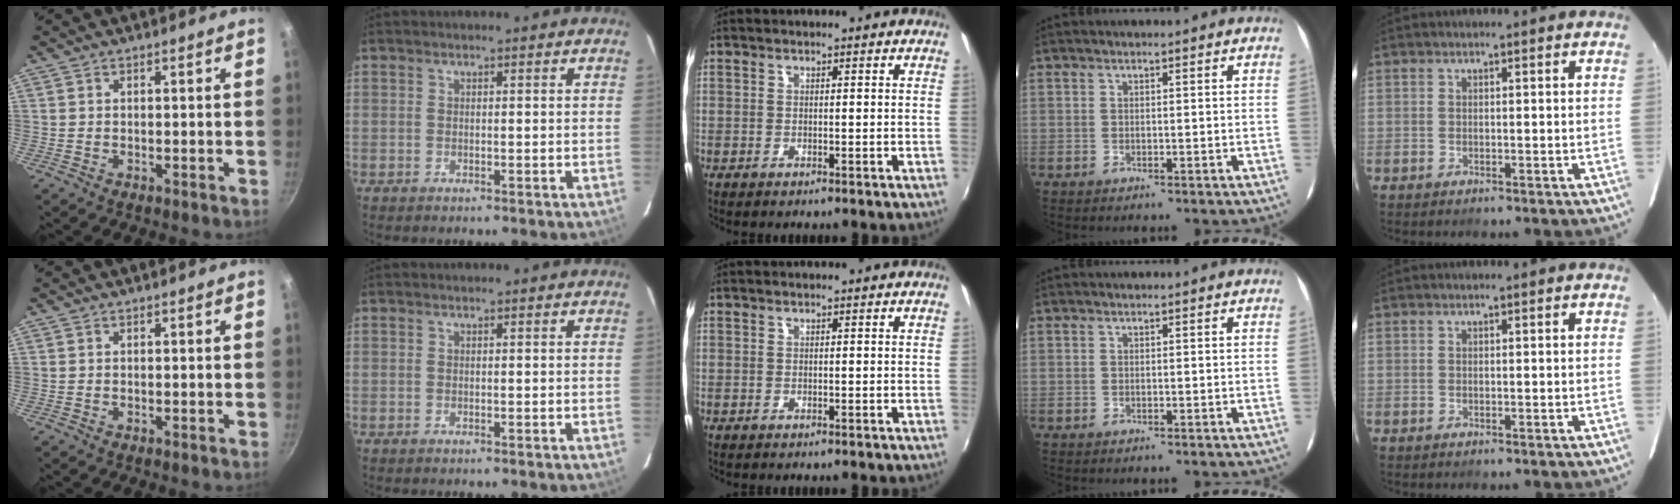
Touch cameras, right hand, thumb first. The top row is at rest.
{}